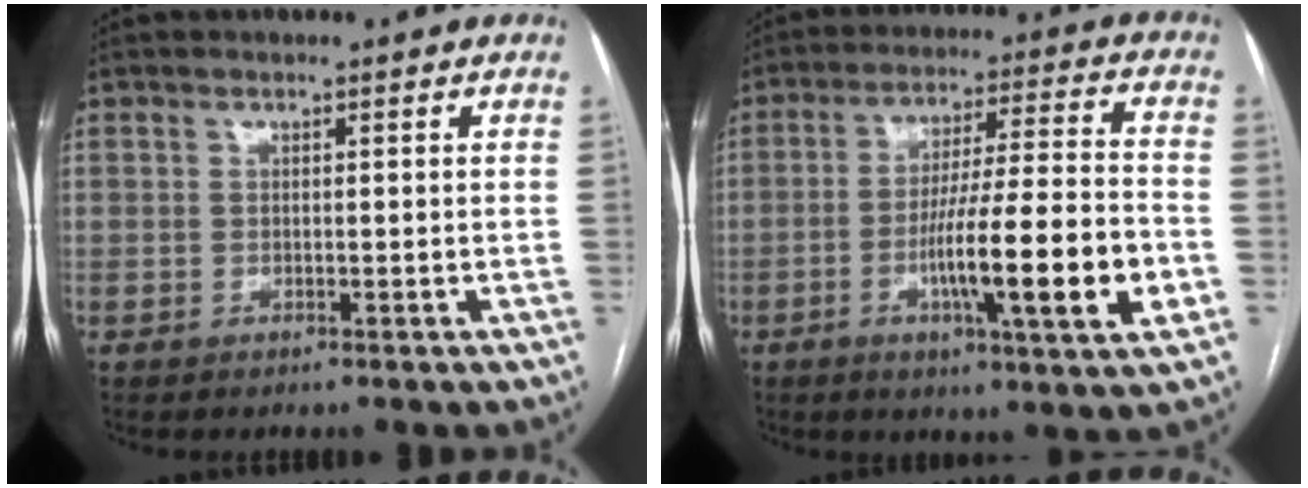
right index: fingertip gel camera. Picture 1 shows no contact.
{"total": 16.1, "force": [-4.5, 0.4, 15.5], "torque": [-0.256, -0.005, -0.072]}